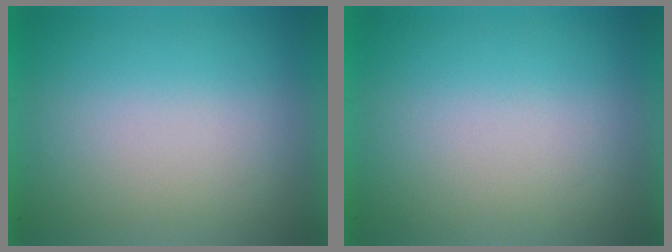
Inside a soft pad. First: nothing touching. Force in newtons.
{"total": 0.0}